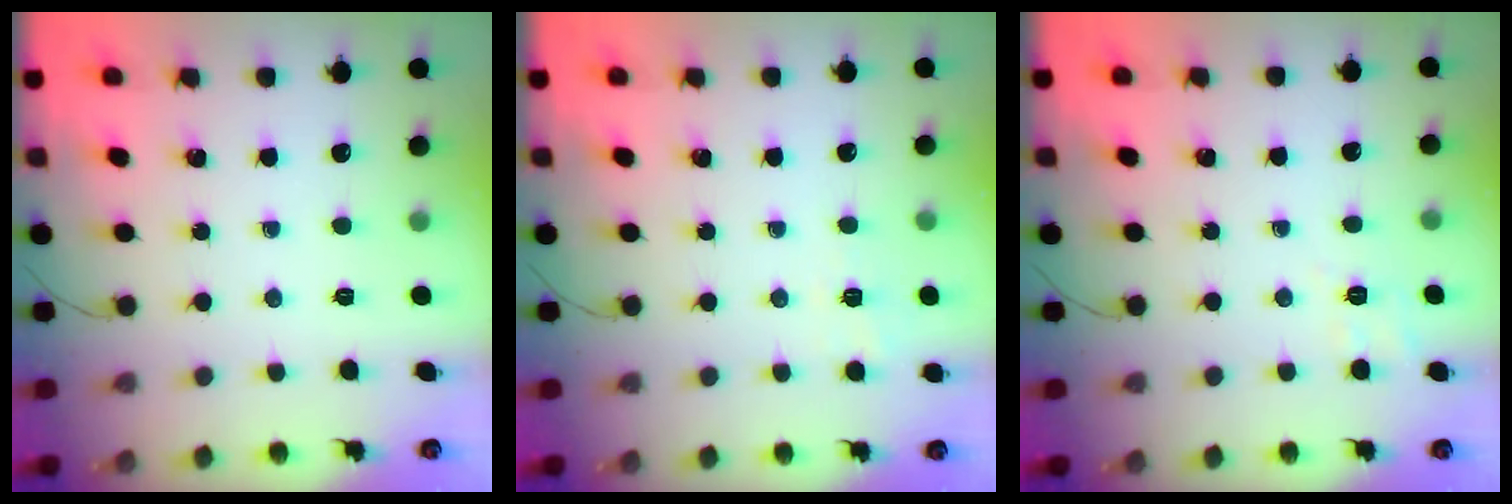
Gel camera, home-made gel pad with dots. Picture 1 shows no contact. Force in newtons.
{"total": 2.7, "press": 2.3, "slide": 1.5}
{"total": 3.5, "press": 3.0, "slide": 2.0}